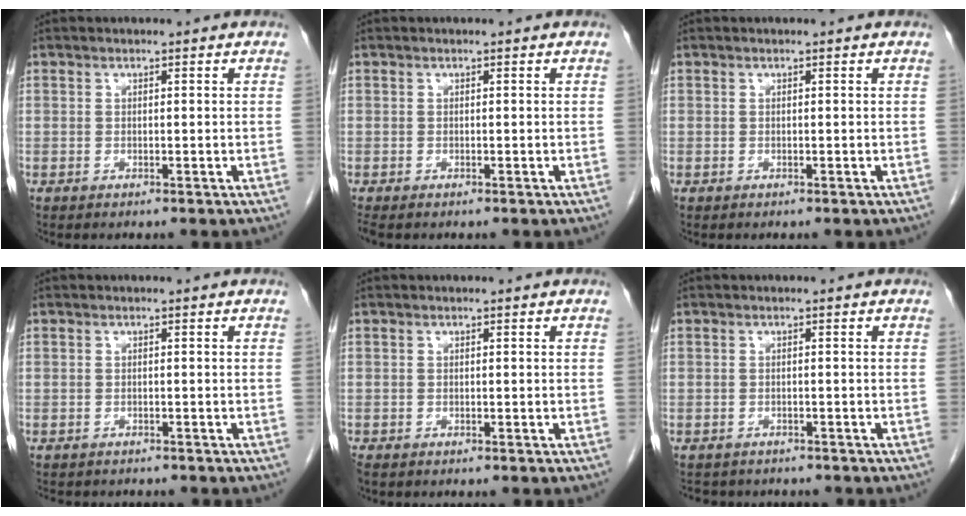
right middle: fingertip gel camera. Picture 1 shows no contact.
{"total": 0.8, "force": [-0.7, 0.2, 0.4], "torque": [-0.007, -0.003, -0.011]}
{"total": 0.0}
{"total": 4.5, "force": [-4.0, 1.8, 1.1], "torque": [-0.016, -0.002, -0.052]}
{"total": 1.0, "force": [-0.9, 0.5, 0.3], "torque": [-0.012, -0.003, -0.015]}
{"total": 5.6, "force": [-5.0, 2.3, 1.2], "torque": [-0.017, 0.003, -0.061]}